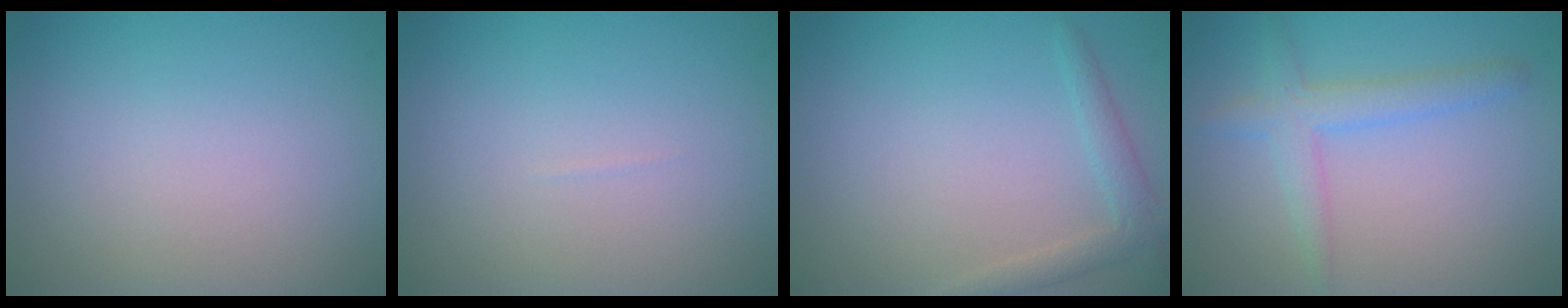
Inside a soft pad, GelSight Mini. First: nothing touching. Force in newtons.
{"total": 0.0}
{"total": 2.0, "press": 2.0, "slide": 0.1}
{"total": 2.9, "press": 2.9, "slide": 0.1}